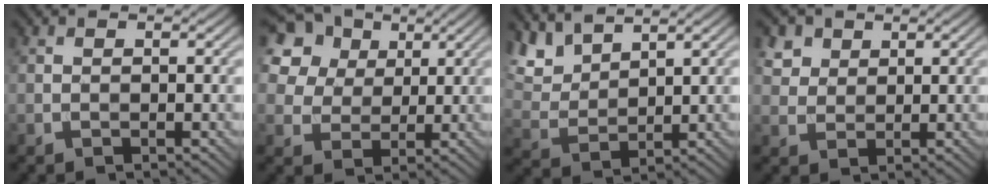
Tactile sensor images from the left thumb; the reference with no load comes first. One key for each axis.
{"total": 14.6, "fx": 7.4, "fy": 10.8, "fz": 6.5, "tx": -0.202, "ty": 0.035, "tz": 0.158}
{"total": 6.3, "fx": 5.3, "fy": 2.1, "fz": 2.8, "tx": -0.076, "ty": 0.005, "tz": 0.108}
{"total": 3.9, "fx": 2.3, "fy": 2.8, "fz": 1.3, "tx": -0.044, "ty": -0.008, "tz": 0.057}